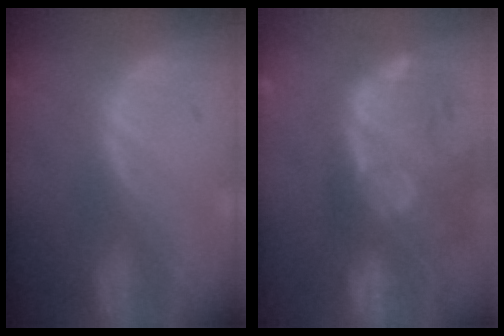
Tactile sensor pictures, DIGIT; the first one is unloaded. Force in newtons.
{"total": 14.6, "press": 11.8, "slide": 8.6}